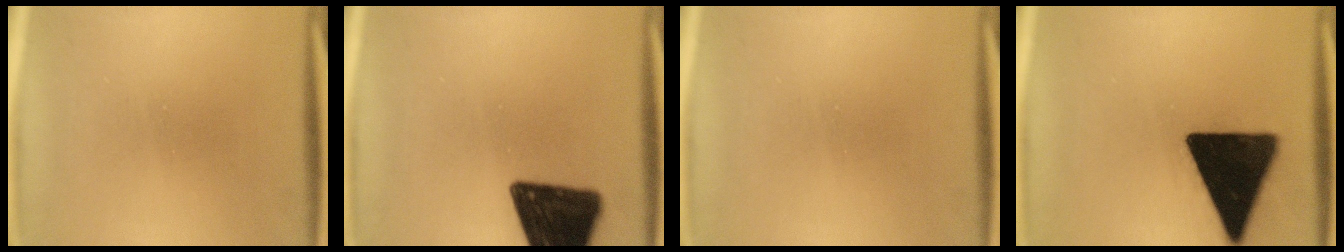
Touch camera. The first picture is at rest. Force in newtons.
{"total": 17.0}
{"total": 0.0}
{"total": 18.8}